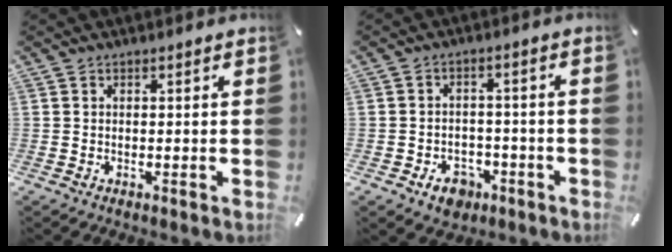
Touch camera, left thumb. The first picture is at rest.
{"total": 6.2, "force": [-3.3, 4.5, 2.7], "torque": [-0.056, 0.015, -0.061]}